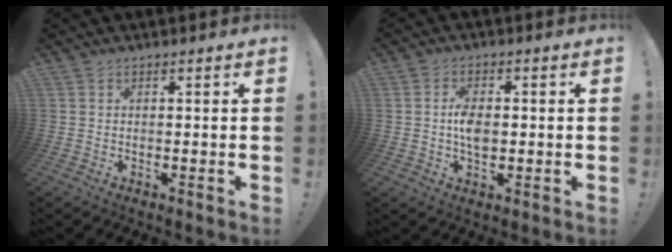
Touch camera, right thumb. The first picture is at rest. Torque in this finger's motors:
{"motor_torque": [0.12, 0.02, 0.61, 0.12, -0.01]}